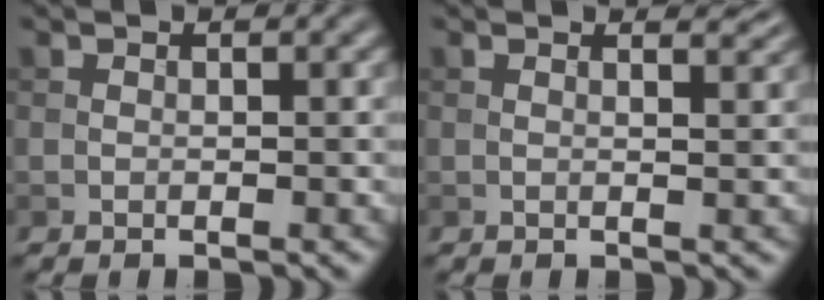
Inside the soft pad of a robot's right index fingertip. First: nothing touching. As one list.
[{"total": 2.9, "force": [2.0, 1.2, 1.7], "torque": [-0.002, 0.009, 0.000]}]